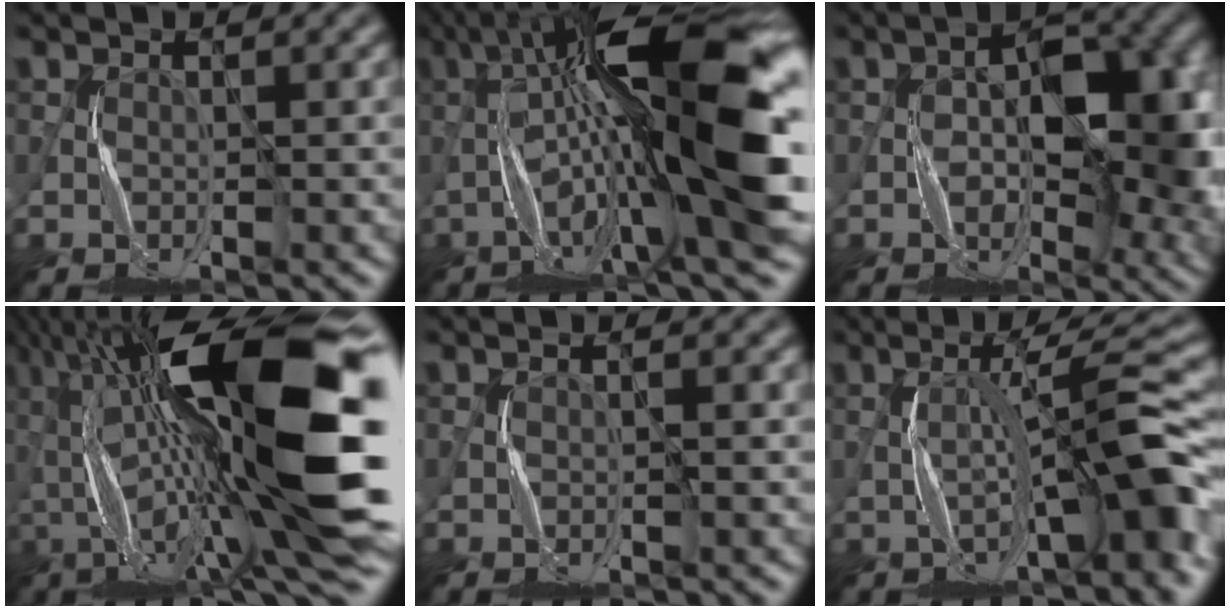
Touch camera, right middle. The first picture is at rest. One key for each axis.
{"total": 18.0, "fx": -0.9, "fy": 4.5, "fz": 17.4, "tx": -0.303, "ty": 0.036, "tz": -0.022}
{"total": 10.7, "fx": -0.1, "fy": 5.6, "fz": 9.1, "tx": -0.120, "ty": 0.015, "tz": -0.005}
{"total": 20.0, "fx": -1.2, "fy": 5.2, "fz": 19.3, "tx": -0.345, "ty": 0.022, "tz": -0.040}
{"total": 0.9, "fx": 0.1, "fy": 0.0, "fz": 0.8, "tx": -0.015, "ty": -0.001, "tz": -0.001}
{"total": 9.2, "fx": -1.1, "fy": 1.4, "fz": 9.0, "tx": -0.132, "ty": 0.027, "tz": -0.019}